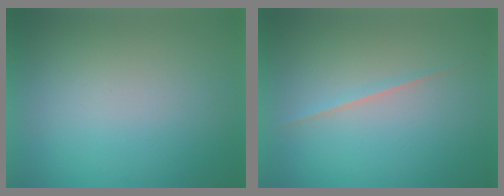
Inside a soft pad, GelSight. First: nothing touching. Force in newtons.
{"total": 1.7}